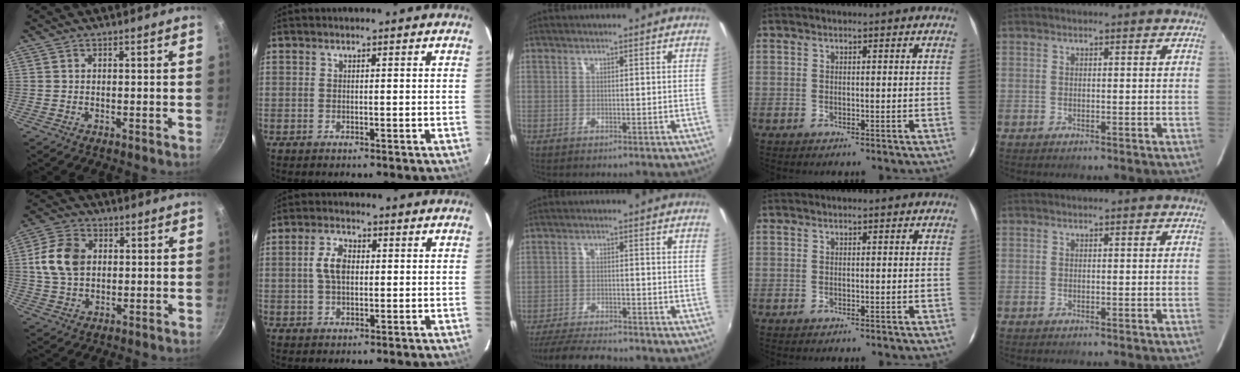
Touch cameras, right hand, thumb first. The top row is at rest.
{"thumb": {"total": 10.3, "force": [1.6, 7.3, 7.0], "torque": [-0.121, 0.009, 0.022]}, "index": {"total": 5.1, "force": [0.5, 3.1, 4.1], "torque": [-0.080, 0.011, 0.012]}, "middle": {"total": 11.0, "force": [-9.9, 2.0, 4.4], "torque": [-0.110, -0.015, -0.161]}}